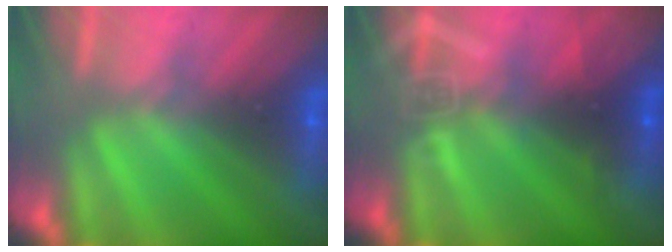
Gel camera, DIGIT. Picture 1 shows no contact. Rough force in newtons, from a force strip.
{"total": 2.8}